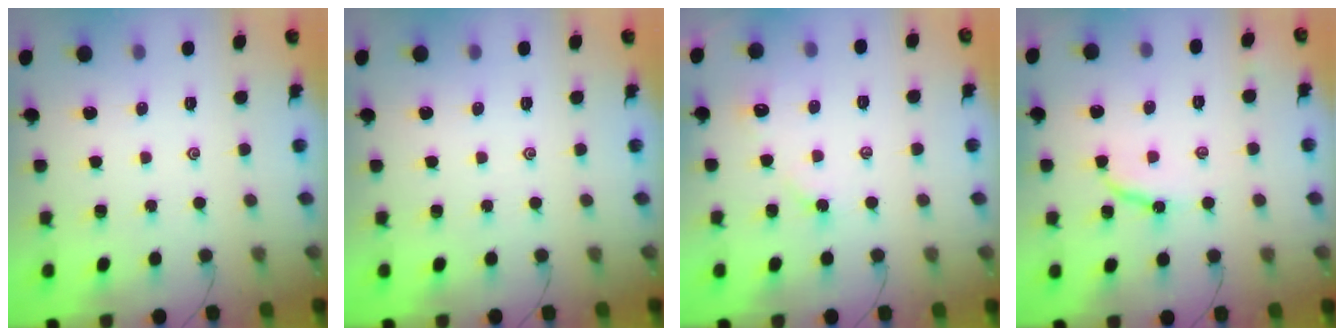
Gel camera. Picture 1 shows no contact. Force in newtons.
{"total": 0.0}
{"total": 2.9, "press": 2.9, "slide": 0.5}
{"total": 7.0, "press": 7.0, "slide": 0.2}